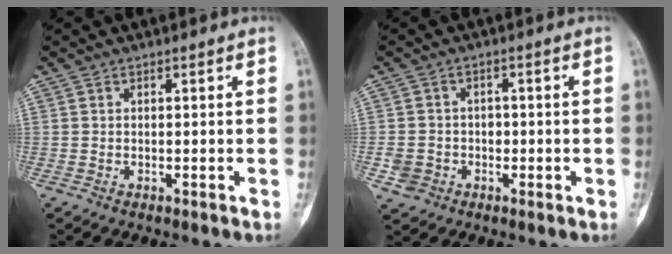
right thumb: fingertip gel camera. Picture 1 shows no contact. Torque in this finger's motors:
{"motor_torque": [0.36, 0.72, 0.11, -0.06, -0.01]}